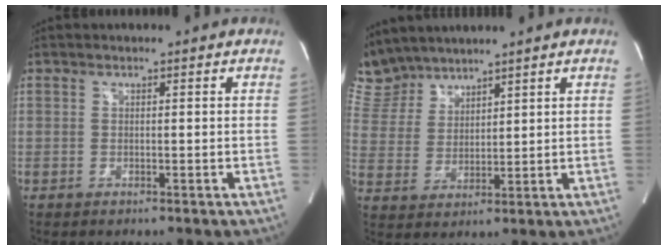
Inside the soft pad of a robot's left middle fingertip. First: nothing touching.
{"total": 7.5, "force": [7.1, 2.1, 0.2], "torque": [-0.016, 0.014, 0.159]}